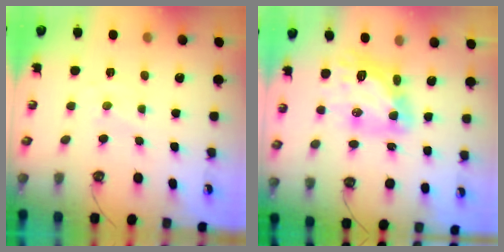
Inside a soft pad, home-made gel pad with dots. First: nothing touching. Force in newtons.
{"total": 13.3, "press": 13.3, "slide": 0.9}